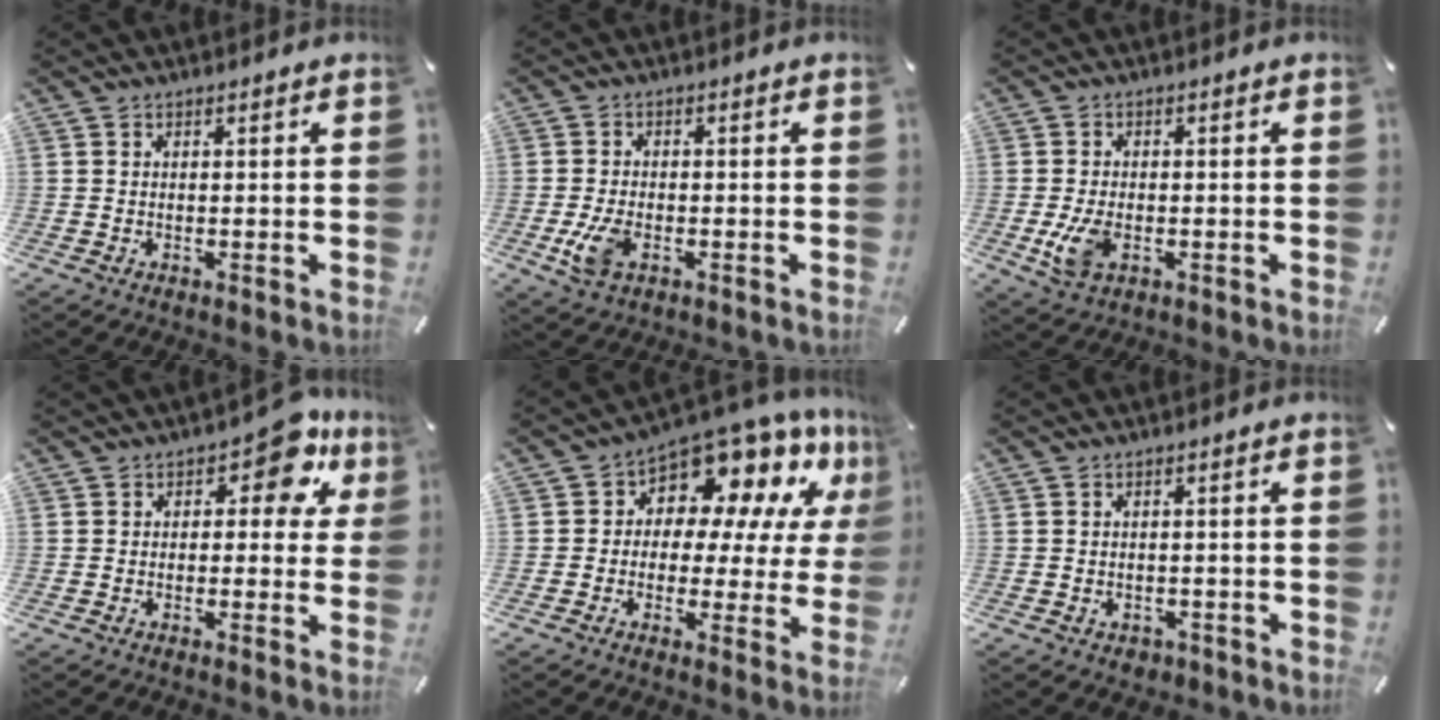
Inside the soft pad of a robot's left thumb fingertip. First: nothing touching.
{"total": 6.4, "force": [-2.1, 3.8, 4.8], "torque": [-0.116, -0.002, -0.040]}
{"total": 6.3, "force": [-1.6, 4.0, 4.6], "torque": [-0.109, -0.002, -0.029]}
{"total": 9.5, "force": [4.2, 5.2, 6.7], "torque": [-0.073, -0.019, 0.067]}
{"total": 10.8, "force": [7.5, 6.2, 4.5], "torque": [-0.083, -0.075, 0.135]}
{"total": 1.9, "force": [-0.8, 1.5, 0.7], "torque": [-0.011, 0.005, -0.017]}